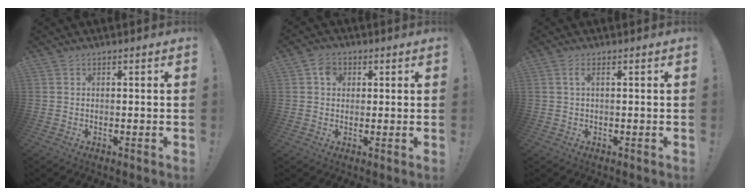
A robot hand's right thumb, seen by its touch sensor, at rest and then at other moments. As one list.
[{"total": 4.2, "force": [0.9, 3.6, 1.8], "torque": [-0.025, 0.006, 0.016]}, {"total": 1.9, "force": [0.6, 0.2, 1.8], "torque": [-0.031, -0.001, 0.008]}]